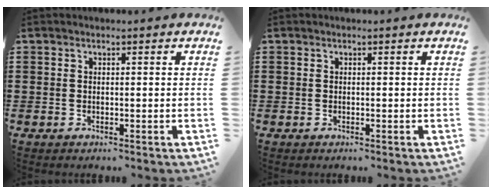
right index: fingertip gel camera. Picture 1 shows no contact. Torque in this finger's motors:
{"motor_torque": [0.02, 0.02, 0.00, 0.00]}